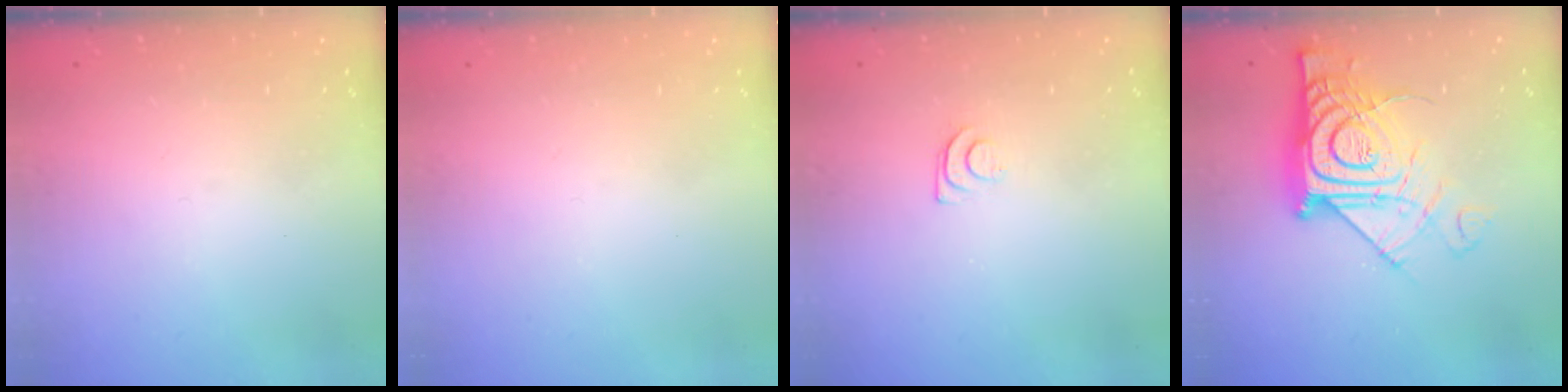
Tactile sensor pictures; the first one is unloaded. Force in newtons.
{"total": 1.7, "press": 1.6, "slide": 0.1}
{"total": 4.2, "press": 4.2, "slide": 0.5}
{"total": 15.9, "press": 15.7, "slide": 1.9}